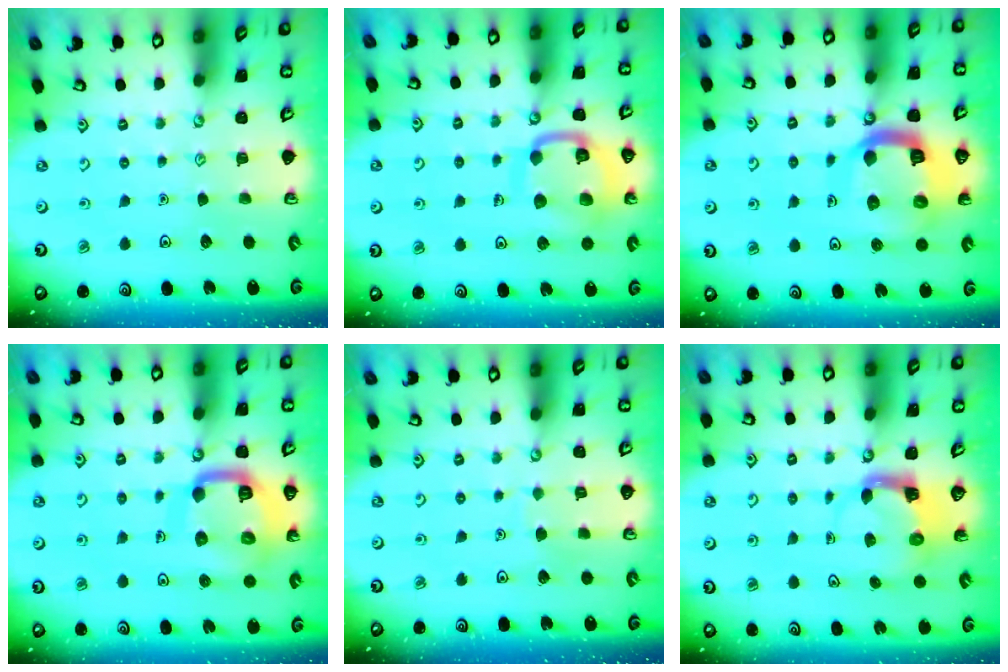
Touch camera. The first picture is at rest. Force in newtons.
{"total": 13.4, "press": 13.4, "slide": 1.3}
{"total": 15.8, "press": 15.7, "slide": 1.9}
{"total": 16.6, "press": 16.5, "slide": 1.6}
{"total": 2.6, "press": 2.6, "slide": 0.1}
{"total": 3.9, "press": 3.9, "slide": 0.6}